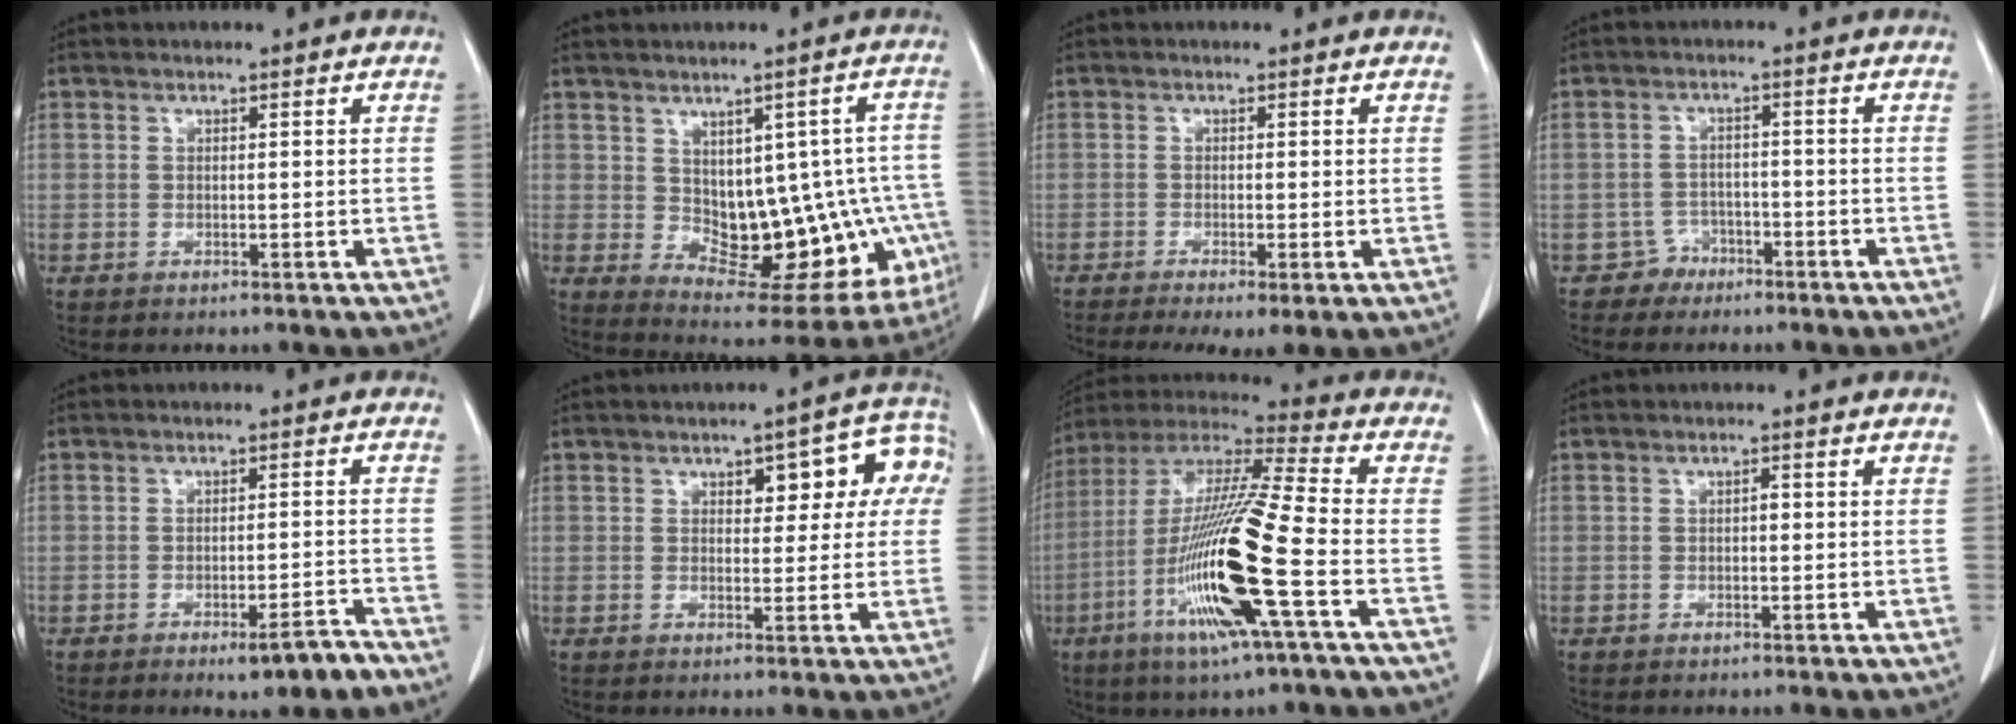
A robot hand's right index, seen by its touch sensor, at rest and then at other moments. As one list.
[{"total": 17.3, "force": [-2.2, 8.7, 14.8], "torque": [-0.140, 0.021, -0.003]}, {"total": 6.4, "force": [-3.9, 1.6, 4.8], "torque": [-0.076, -0.018, -0.067]}, {"total": 3.0, "force": [-2.1, 2.0, -0.7], "torque": [0.012, 0.012, -0.036]}, {"total": 4.9, "force": [-3.4, 0.8, 3.5], "torque": [-0.043, -0.003, -0.044]}, {"total": 8.7, "force": [2.7, 4.0, 7.3], "torque": [-0.072, 0.035, 0.029]}, {"total": 19.7, "force": [-6.3, 0.0, 18.6], "torque": [-0.391, -0.025, -0.129]}, {"total": 0.9, "force": [0.0, 0.4, 0.8], "torque": [-0.011, 0.004, 0.000]}]